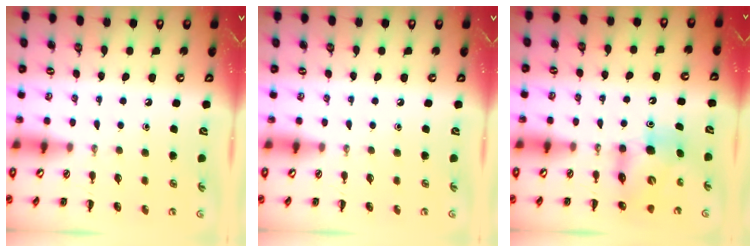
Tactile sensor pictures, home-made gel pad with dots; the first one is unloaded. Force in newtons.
{"total": 0.0}
{"total": 6.8, "press": 6.7, "slide": 1.5}